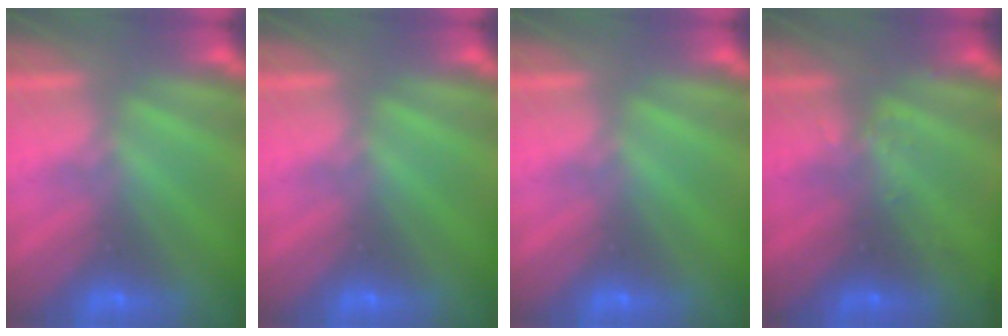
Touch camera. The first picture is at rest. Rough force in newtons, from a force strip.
{"total": 0.0}
{"total": 0.0}
{"total": 2.4}